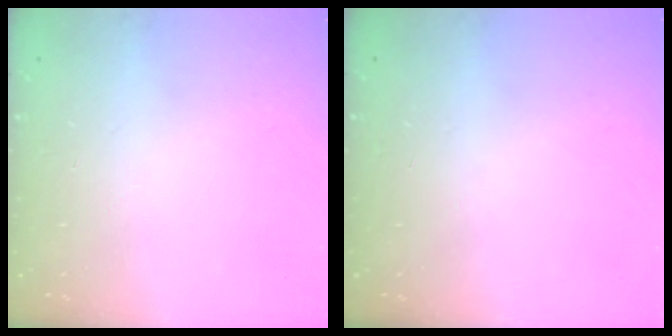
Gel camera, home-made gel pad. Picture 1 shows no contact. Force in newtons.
{"total": 0.0}